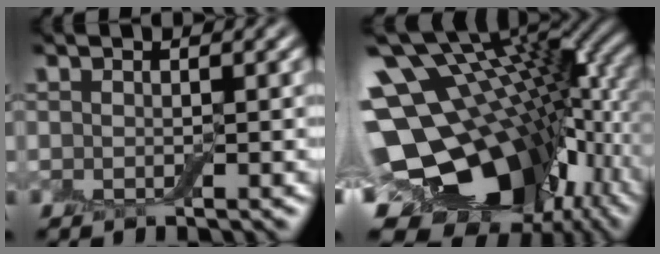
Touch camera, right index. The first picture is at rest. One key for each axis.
{"total": 17.4, "fx": -1.0, "fy": 12.0, "fz": 12.6, "tx": -0.217, "ty": -0.042, "tz": 0.018}